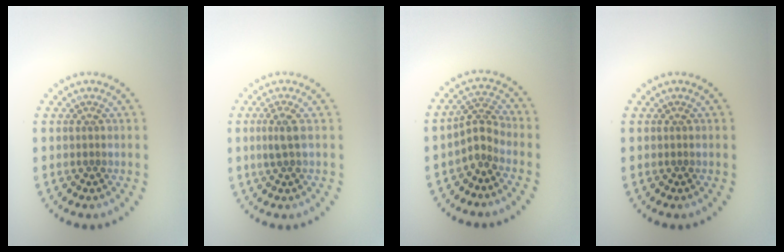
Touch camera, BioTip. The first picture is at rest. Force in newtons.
{"total": 1.5, "press": 1.3, "slide": 0.7}
{"total": 2.3, "press": 1.5, "slide": 1.7}
{"total": 0.0}